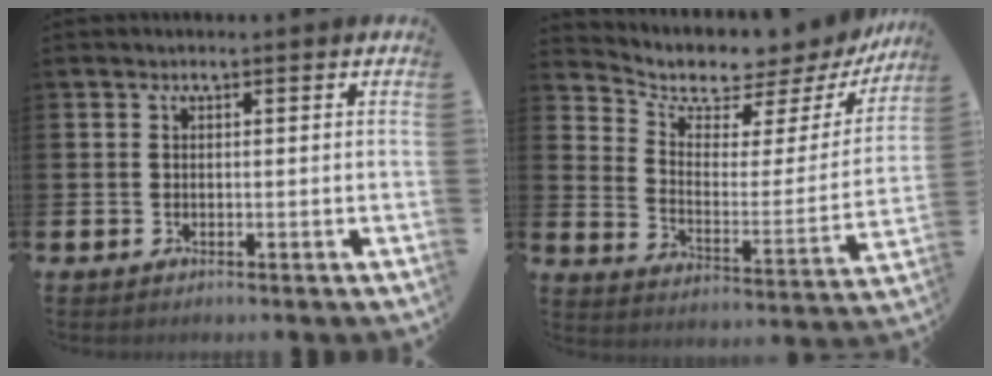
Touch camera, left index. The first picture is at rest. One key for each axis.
{"total": 5.9, "fx": 5.3, "fy": 2.4, "fz": 1.1, "tx": -0.056, "ty": -0.047, "tz": 0.085}